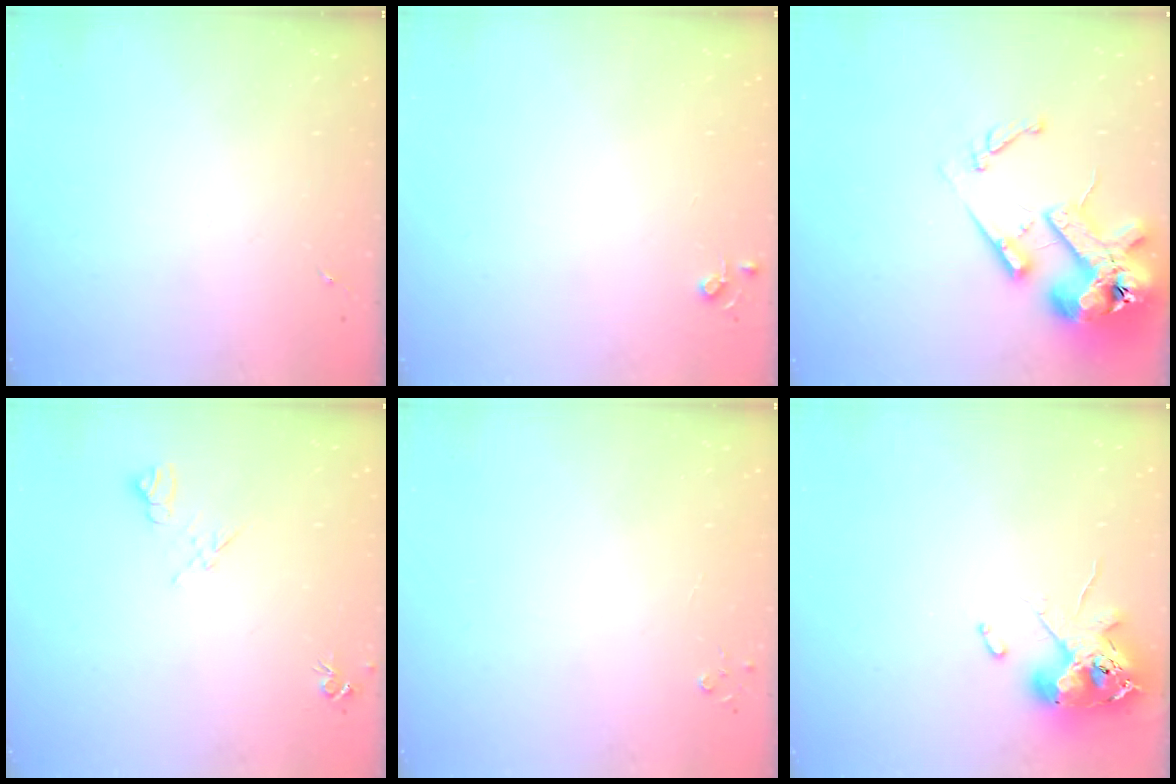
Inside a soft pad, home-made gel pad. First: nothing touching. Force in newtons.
{"total": 3.8, "press": 3.8, "slide": 0.5}
{"total": 17.7, "press": 17.6, "slide": 2.4}
{"total": 7.8, "press": 7.8, "slide": 0.9}
{"total": 2.7, "press": 2.7, "slide": 0.3}
{"total": 12.0, "press": 11.9, "slide": 1.9}